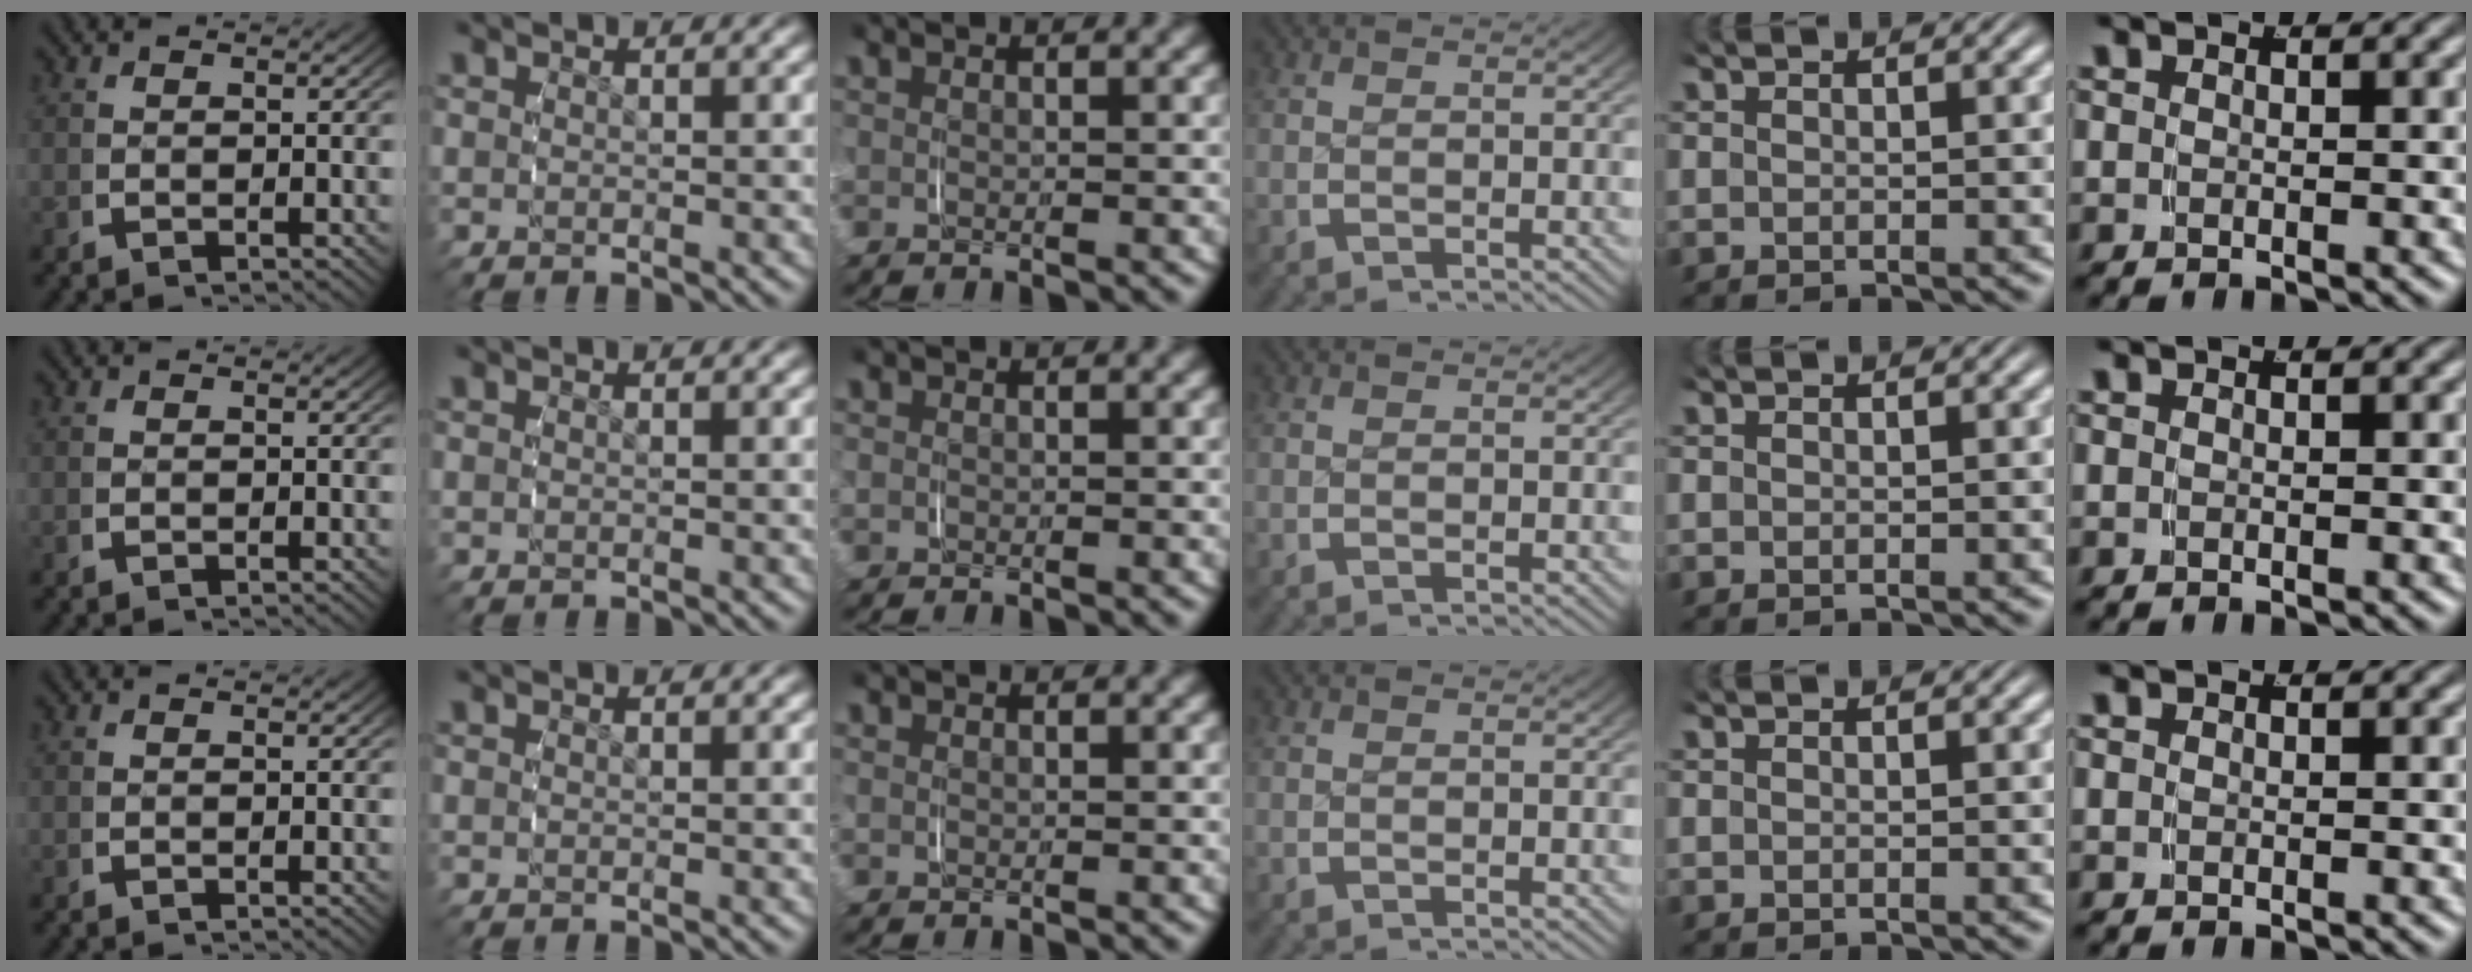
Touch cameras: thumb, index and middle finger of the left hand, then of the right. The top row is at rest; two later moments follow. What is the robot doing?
{"motion": "grasp_and_lifting", "object": "paper towel"}